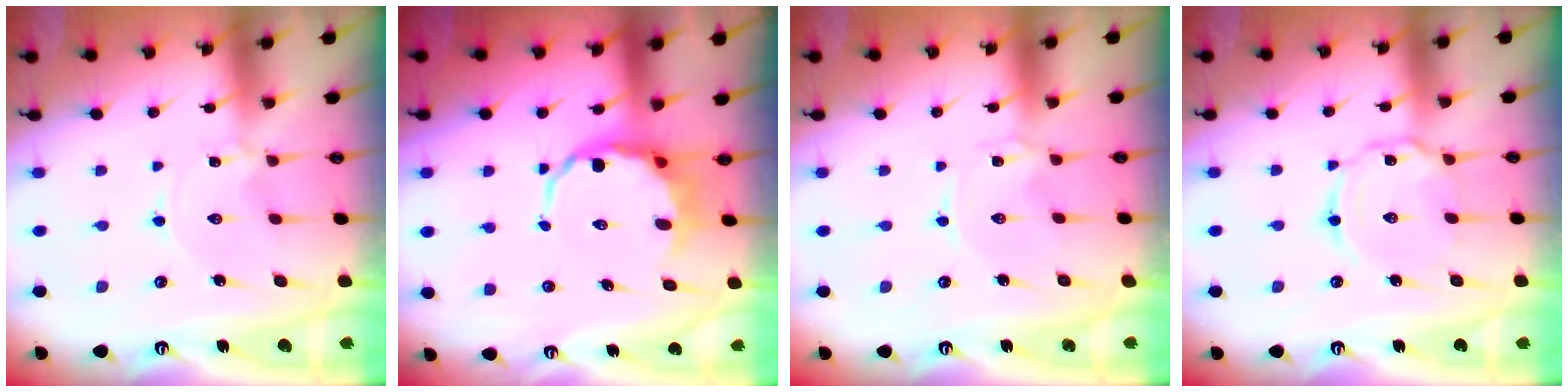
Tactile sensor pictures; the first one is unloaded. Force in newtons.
{"total": 6.5, "press": 6.2, "slide": 2.1}
{"total": 0.0}
{"total": 7.1, "press": 7.0, "slide": 0.7}